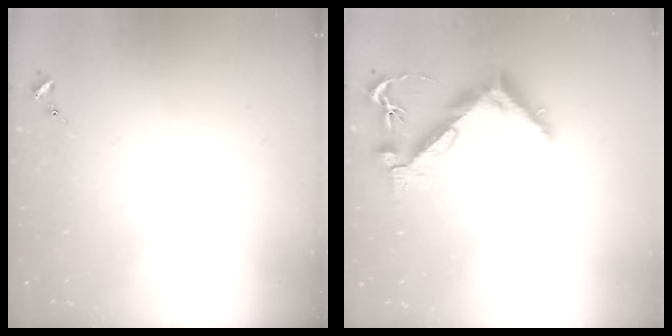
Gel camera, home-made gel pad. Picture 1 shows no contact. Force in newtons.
{"total": 11.0, "press": 10.9, "slide": 1.1}